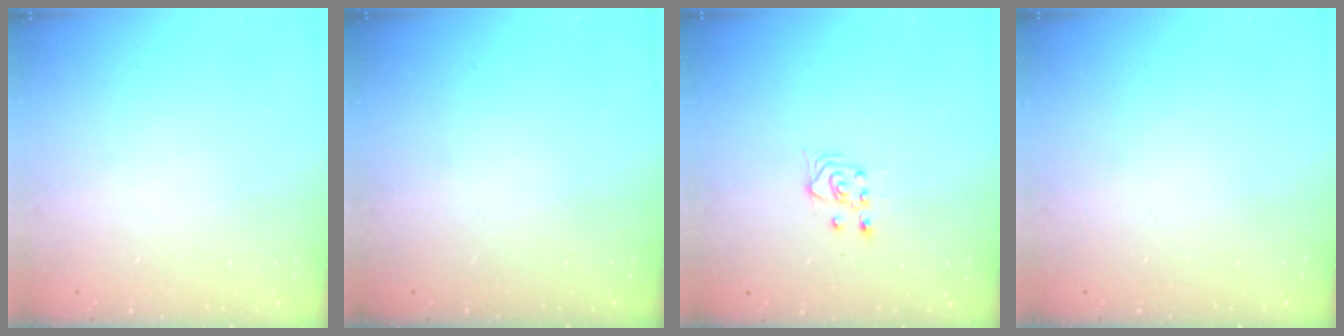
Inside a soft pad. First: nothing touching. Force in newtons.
{"total": 0.0}
{"total": 3.2, "press": 2.9, "slide": 1.4}
{"total": 0.0}